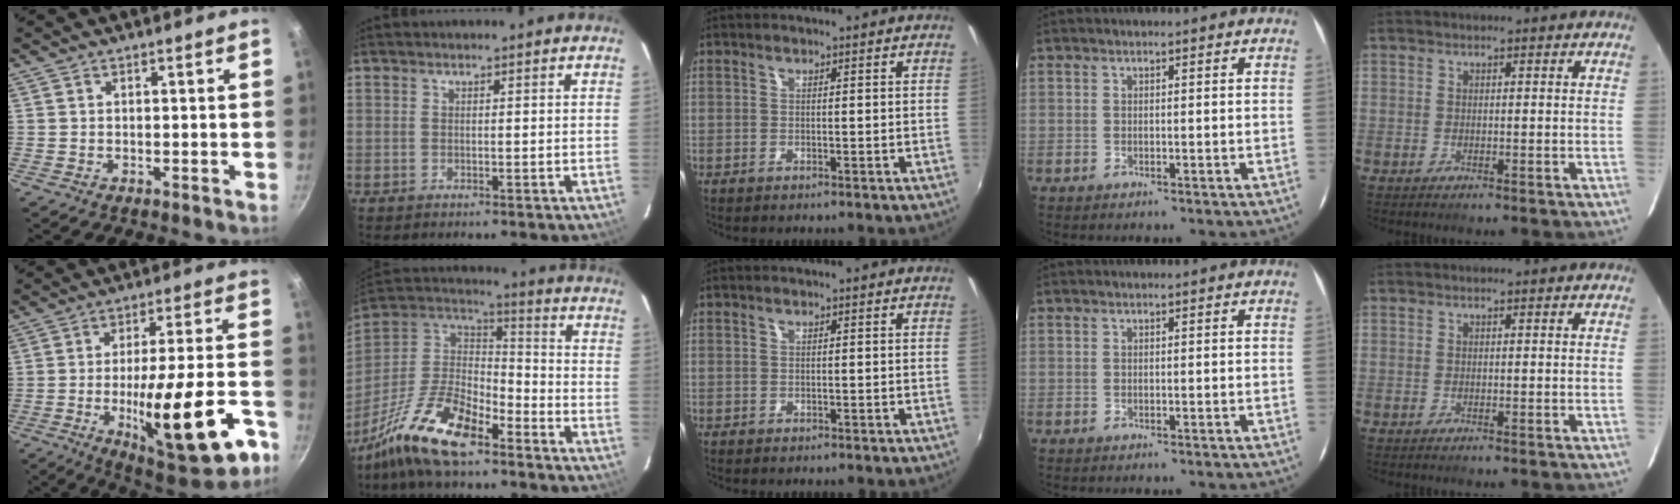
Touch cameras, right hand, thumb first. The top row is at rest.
{"thumb": {"total": 23.8, "force": [-9.4, 6.7, 20.8], "torque": [-0.278, 0.034, -0.127]}, "index": {"total": 18.4, "force": [-12.9, 6.6, 11.4], "torque": [-0.245, -0.003, -0.243]}}